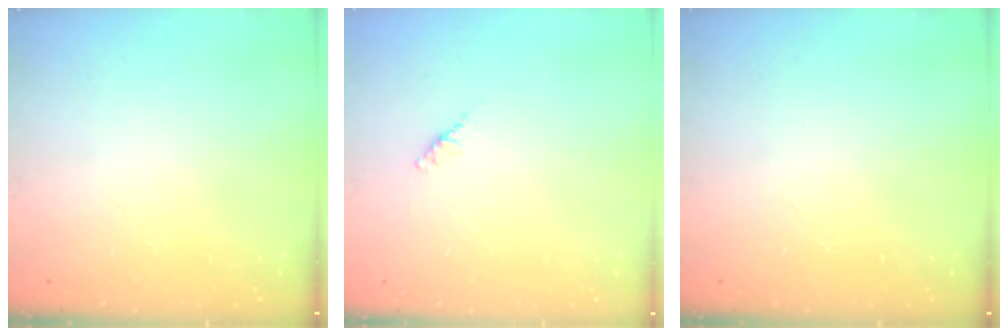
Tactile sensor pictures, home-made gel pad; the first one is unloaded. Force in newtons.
{"total": 1.8, "press": 1.7, "slide": 0.6}
{"total": 0.0}